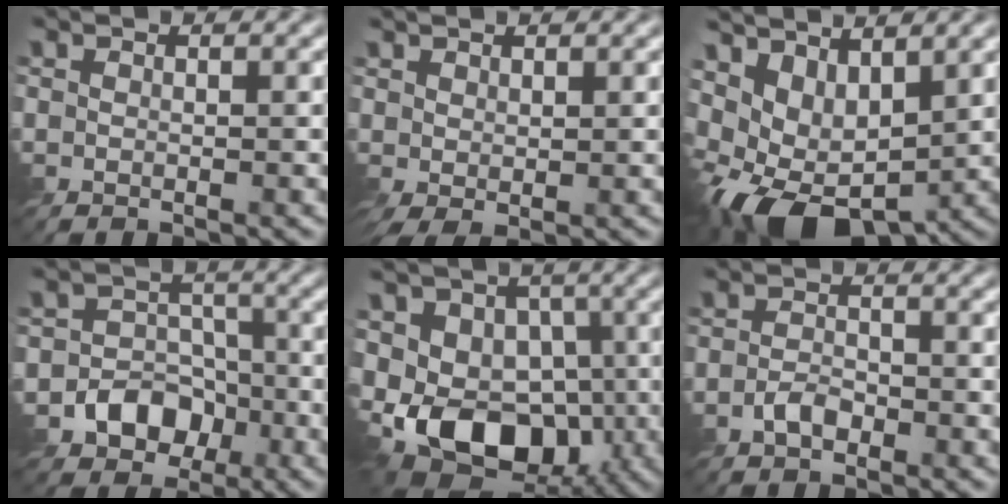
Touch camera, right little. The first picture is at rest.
{"total": 1.6, "force": [0.7, 0.7, 1.3], "torque": [-0.037, -0.003, 0.017]}
{"total": 8.9, "force": [-0.3, 5.4, 7.1], "torque": [-0.134, -0.020, 0.010]}
{"total": 5.3, "force": [-2.7, 4.2, 1.7], "torque": [0.002, 0.007, -0.066]}
{"total": 8.9, "force": [-2.3, 6.5, 5.7], "torque": [-0.094, -0.008, -0.049]}
{"total": 1.8, "force": [-1.2, 0.9, 0.9], "torque": [-0.019, 0.004, -0.028]}